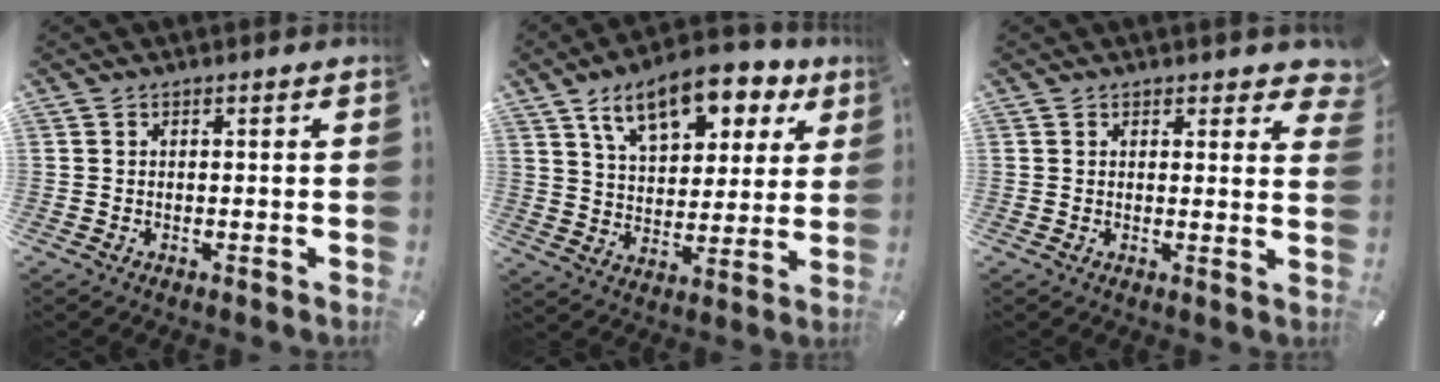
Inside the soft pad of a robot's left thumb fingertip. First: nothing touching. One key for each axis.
{"total": 14.8, "fx": 9.3, "fy": 7.8, "fz": 8.4, "tx": -0.139, "ty": -0.037, "tz": 0.162}
{"total": 2.5, "fx": 2.0, "fy": 1.1, "fz": 1.1, "tx": -0.003, "ty": -0.011, "tz": 0.030}